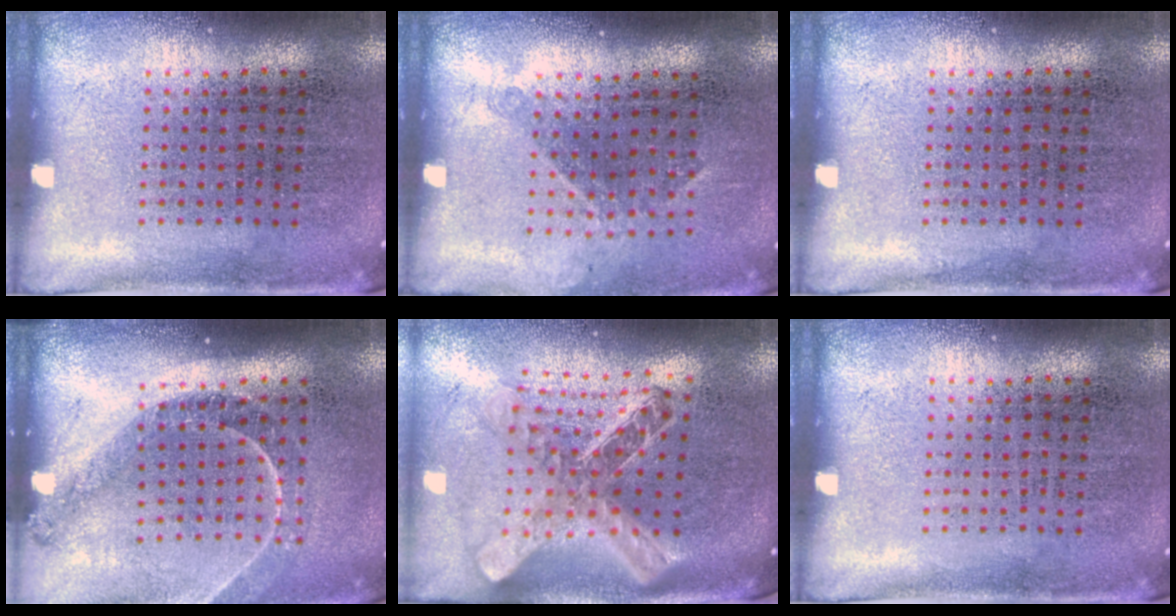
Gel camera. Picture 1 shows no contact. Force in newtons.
{"total": 1.1, "press": 0.8, "slide": 0.6}
{"total": 0.0}
{"total": 1.3, "press": 1.3, "slide": 0.2}
{"total": 2.6, "press": 2.0, "slide": 1.7}
{"total": 0.0}